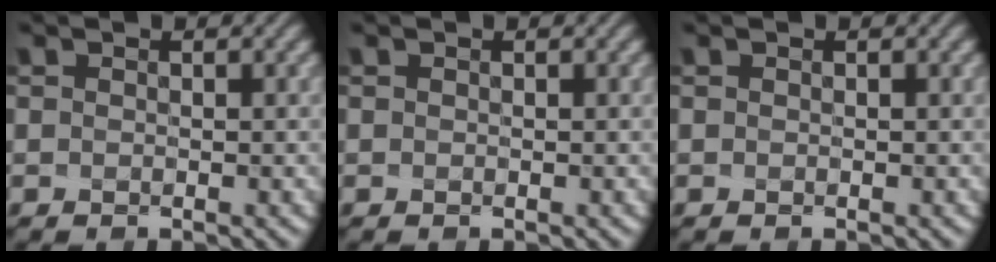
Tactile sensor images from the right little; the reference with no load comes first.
{"total": 0.0}
{"total": 0.0}